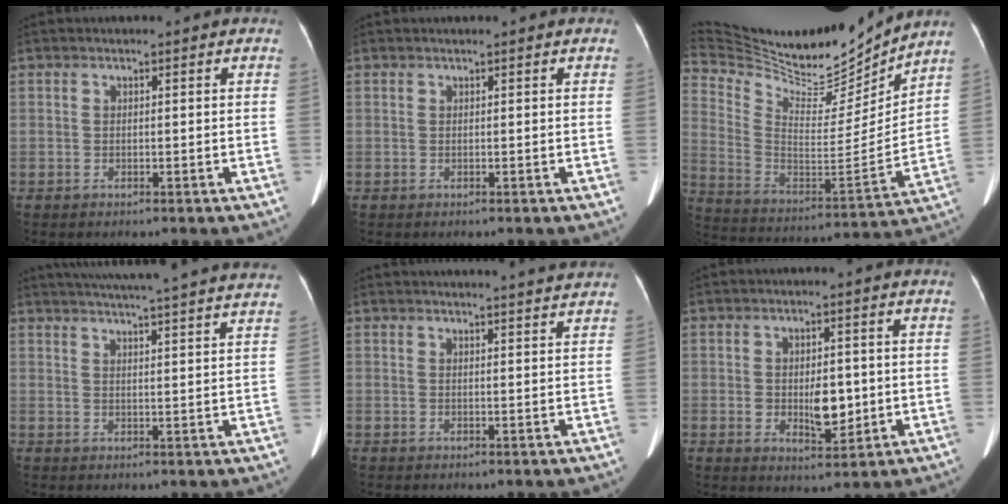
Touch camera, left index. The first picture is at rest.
{"total": 0.0}
{"total": 24.0, "force": [22.0, 5.4, 8.0], "torque": [-0.166, -0.039, 0.350]}
{"total": 25.1, "force": [23.0, 0.0, 10.0], "torque": [-0.159, -0.023, 0.280]}
{"total": 10.5, "force": [10.1, -0.5, 2.9], "torque": [-0.038, -0.004, 0.105]}
{"total": 5.4, "force": [-0.3, 2.8, 4.7], "torque": [-0.075, -0.005, 0.002]}